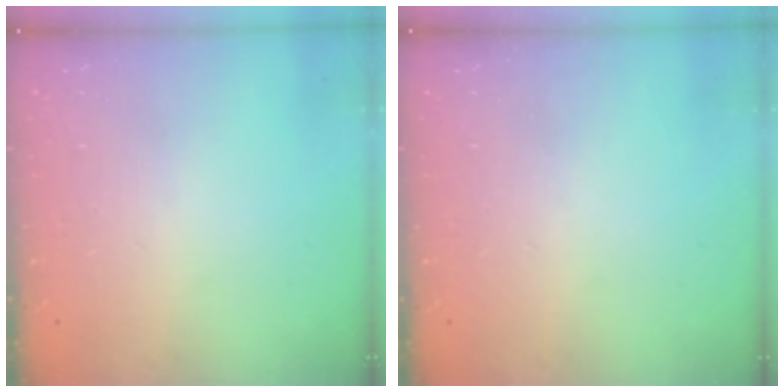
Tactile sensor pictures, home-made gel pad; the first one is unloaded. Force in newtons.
{"total": 0.0}